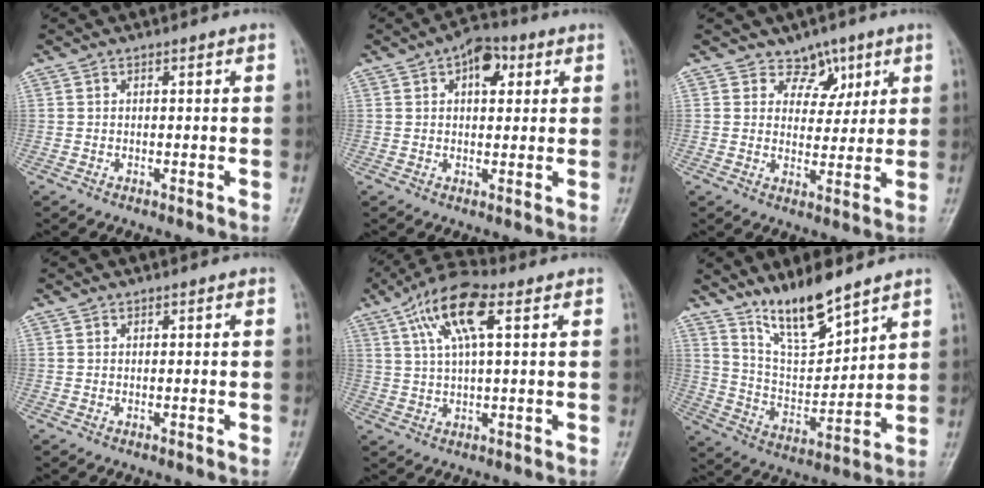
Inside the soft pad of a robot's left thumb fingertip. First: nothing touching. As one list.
[{"total": 6.9, "force": [2.6, 4.0, 4.9], "torque": [-0.047, 0.004, 0.032]}, {"total": 5.1, "force": [3.3, 3.8, 1.1], "torque": [0.020, -0.018, 0.052]}, {"total": 0.0}, {"total": 11.0, "force": [4.4, 3.6, 9.4], "torque": [-0.182, 0.011, 0.078]}, {"total": 11.9, "force": [9.5, 3.0, 6.6], "torque": [-0.098, -0.072, 0.186]}]